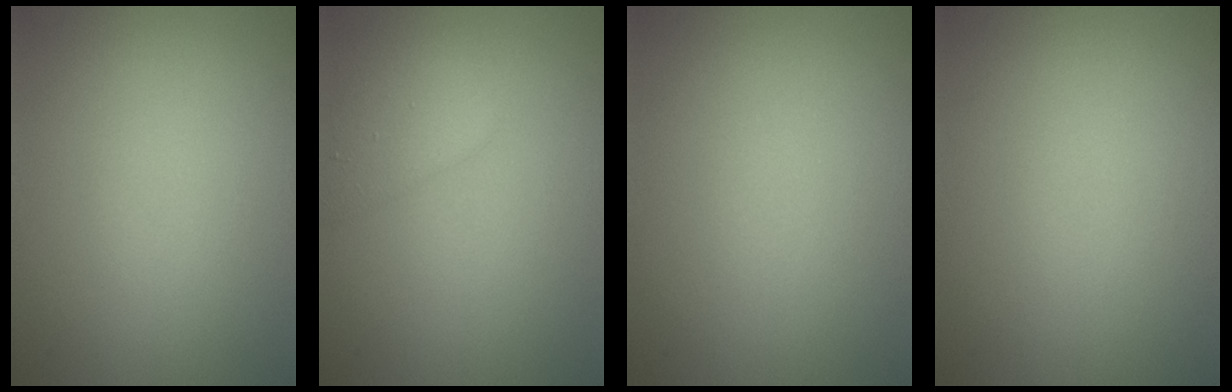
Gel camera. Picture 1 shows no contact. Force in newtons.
{"total": 2.4, "press": 2.4, "slide": 0.2}
{"total": 0.0}
{"total": 0.0}